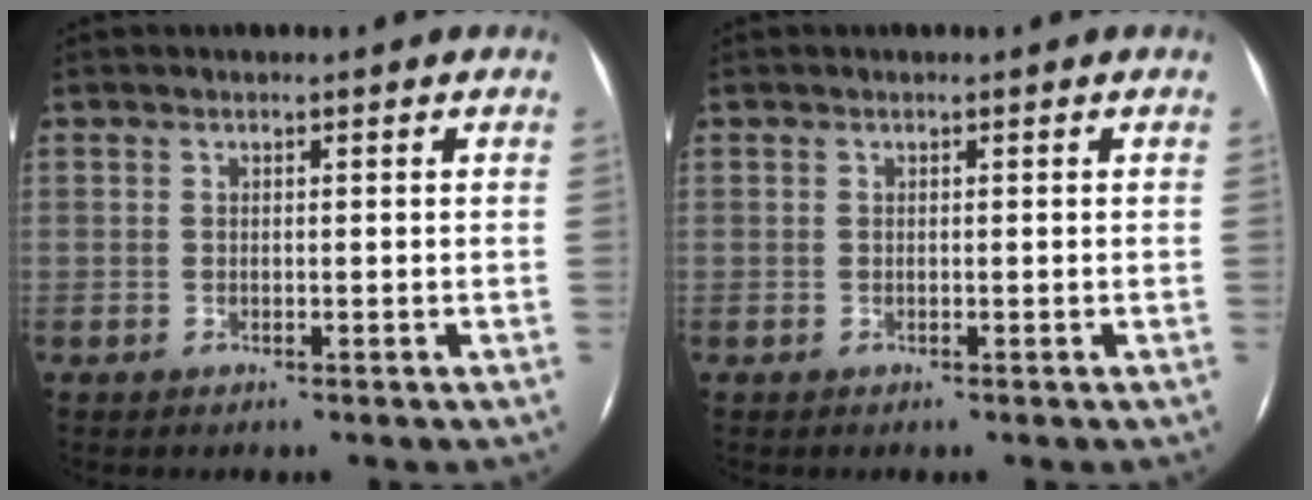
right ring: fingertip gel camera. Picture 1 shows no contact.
{"total": 0.0}